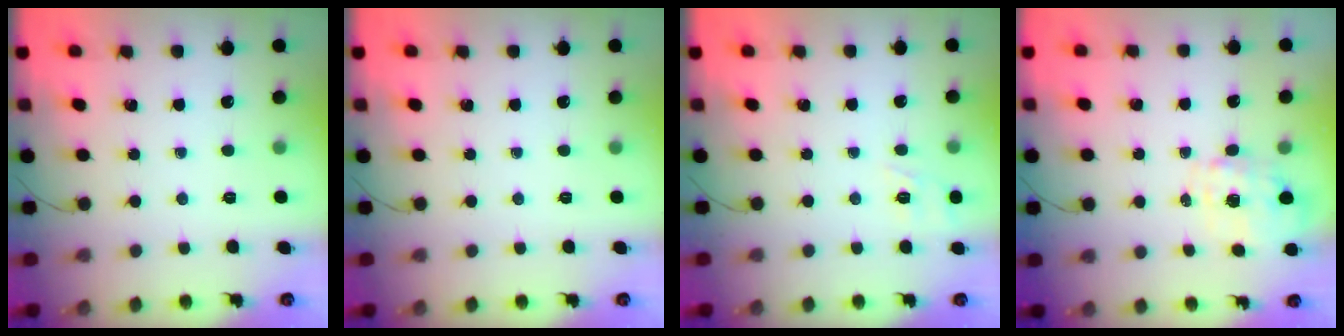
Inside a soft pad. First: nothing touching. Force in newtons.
{"total": 0.0}
{"total": 6.5, "press": 6.3, "slide": 1.7}
{"total": 7.0, "press": 7.0, "slide": 0.6}